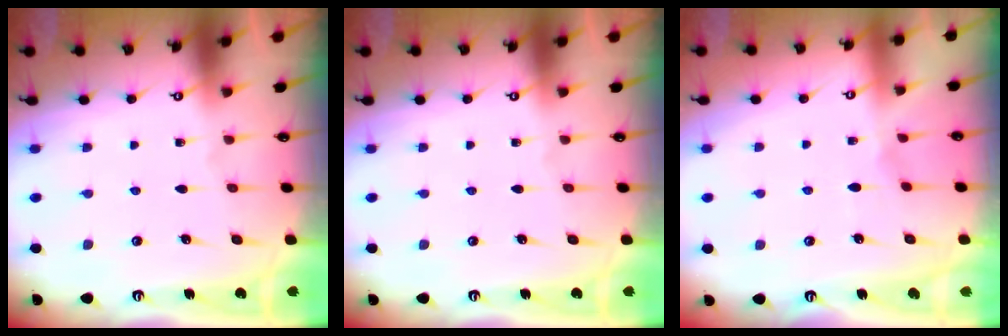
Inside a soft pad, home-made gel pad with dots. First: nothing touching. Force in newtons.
{"total": 0.0}
{"total": 2.8, "press": 2.8, "slide": 0.5}